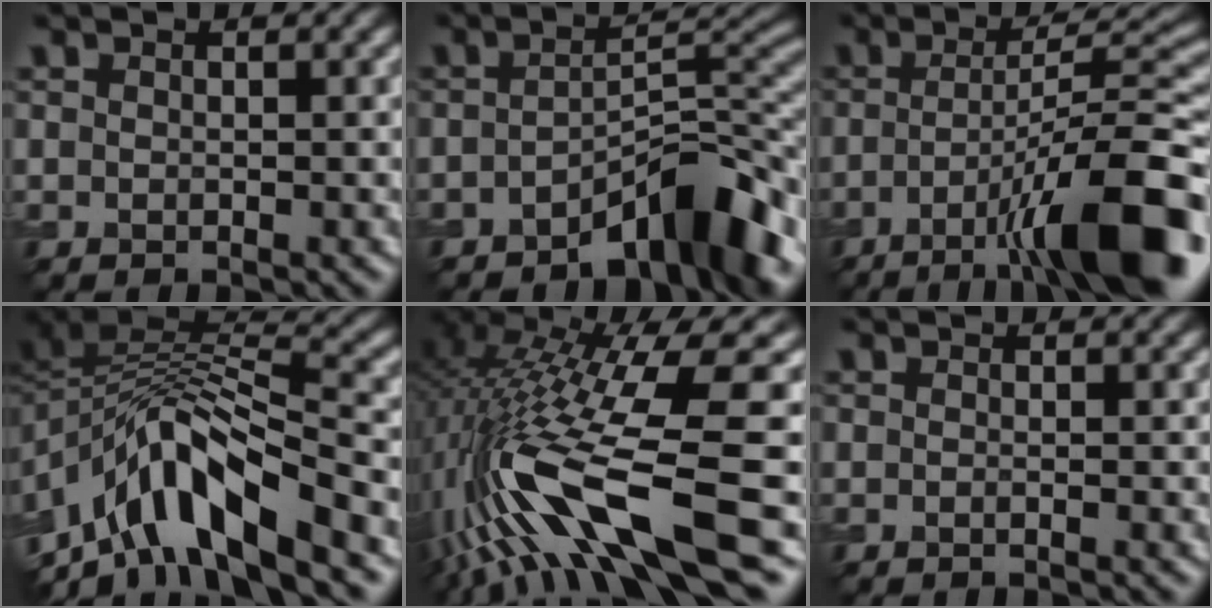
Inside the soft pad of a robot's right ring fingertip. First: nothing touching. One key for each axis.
{"total": 7.1, "fx": -4.6, "fy": 2.3, "fz": 5.0, "tx": -0.059, "ty": 0.017, "tz": -0.071}
{"total": 12.6, "fx": -5.7, "fy": 2.4, "fz": 10.9, "tx": -0.159, "ty": 0.010, "tz": -0.085}
{"total": 10.0, "fx": -5.1, "fy": 4.5, "fz": 7.3, "tx": -0.123, "ty": 0.018, "tz": -0.089}
{"total": 14.0, "fx": -2.6, "fy": 3.7, "fz": 13.2, "tx": -0.273, "ty": -0.004, "tz": -0.021}
{"total": 0.6, "fx": -0.1, "fy": 0.3, "fz": 0.5, "tx": 0.008, "ty": -0.001, "tz": -0.010}